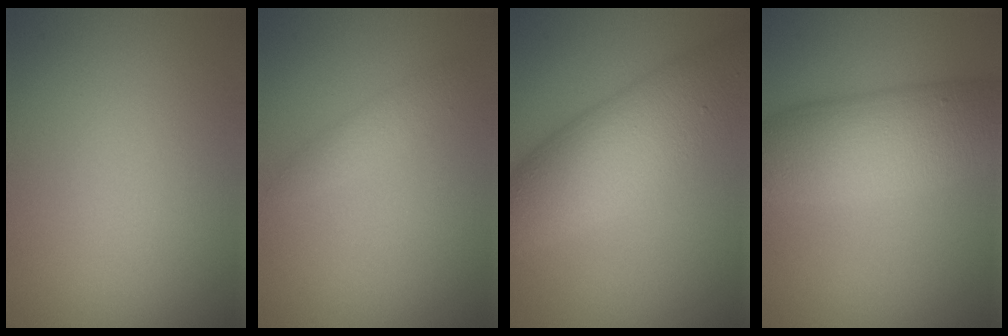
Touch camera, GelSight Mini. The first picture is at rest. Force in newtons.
{"total": 1.4, "press": 1.4, "slide": 0.0}
{"total": 8.1, "press": 8.1, "slide": 0.1}
{"total": 8.0, "press": 8.0, "slide": 0.1}